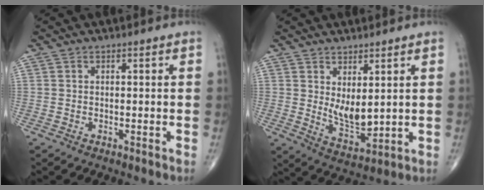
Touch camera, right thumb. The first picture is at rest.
{"total": 6.9, "force": [1.8, 3.2, 5.8], "torque": [-0.088, -0.031, 0.046]}